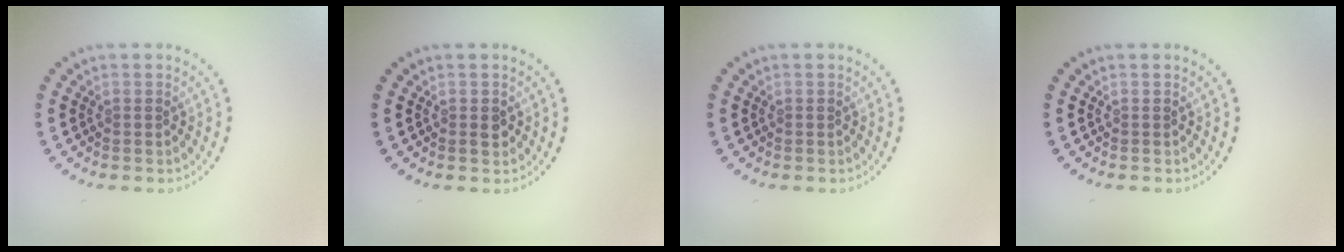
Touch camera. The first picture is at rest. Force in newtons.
{"total": 1.3, "press": 1.2, "slide": 0.4}
{"total": 0.0}
{"total": 0.0}